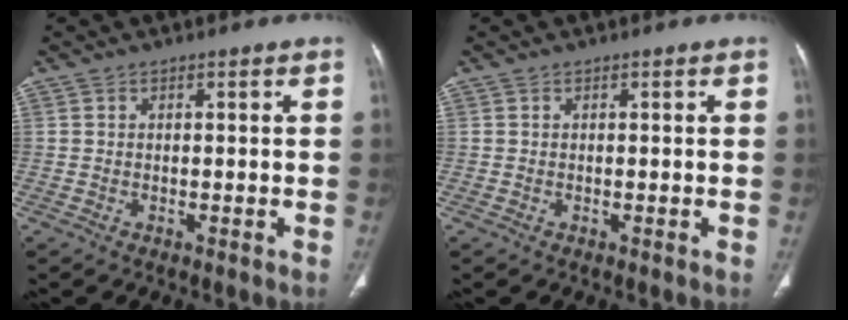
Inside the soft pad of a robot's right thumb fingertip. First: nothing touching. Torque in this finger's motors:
{"motor_torque": [-0.18, 0.18, 0.00, 0.00, 0.02]}